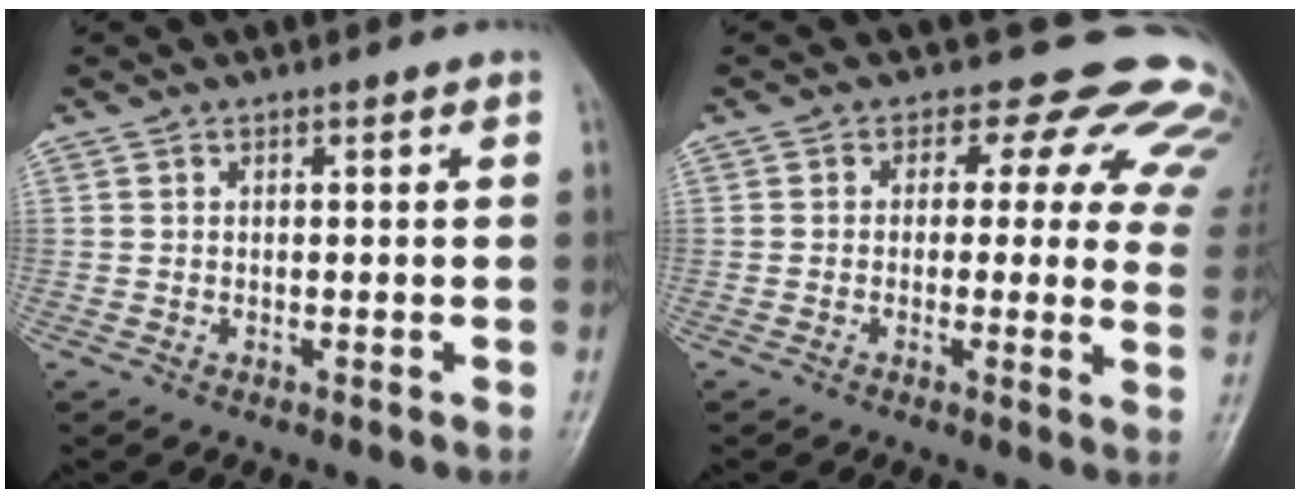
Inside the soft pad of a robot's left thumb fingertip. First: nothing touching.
{"total": 16.2, "force": [11.1, 8.6, 7.9], "torque": [-0.037, -0.034, 0.097]}